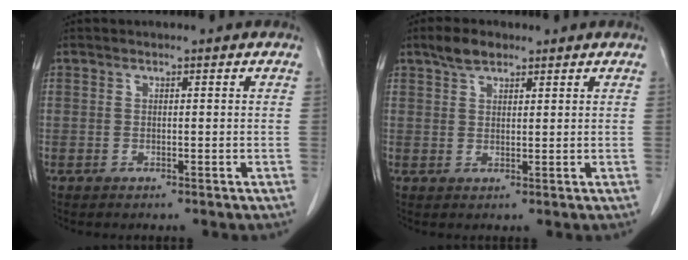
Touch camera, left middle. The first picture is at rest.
{"total": 3.4, "force": [2.6, 1.4, 1.8], "torque": [-0.041, 0.008, 0.048]}